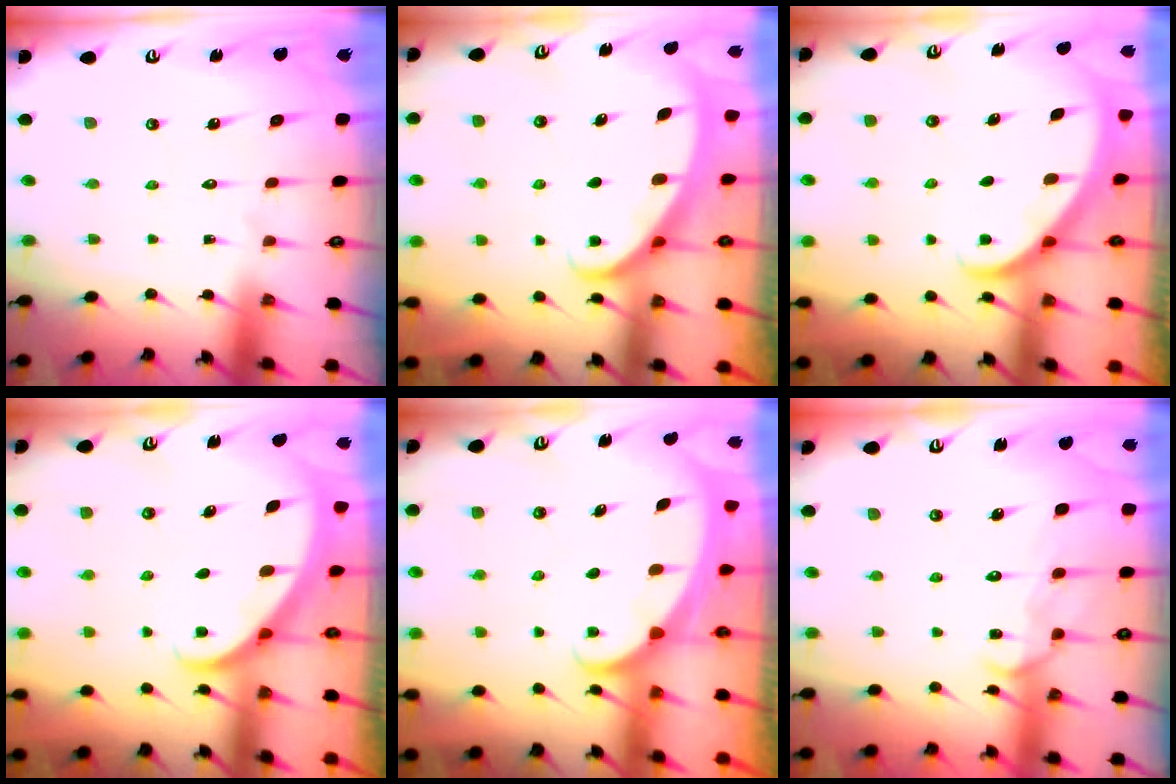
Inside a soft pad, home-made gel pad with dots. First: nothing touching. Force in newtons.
{"total": 2.4, "press": 2.4, "slide": 0.4}
{"total": 2.8, "press": 2.8, "slide": 0.2}
{"total": 2.8, "press": 2.8, "slide": 0.2}
{"total": 1.9, "press": 1.9, "slide": 0.2}
{"total": 13.9, "press": 13.9, "slide": 1.1}